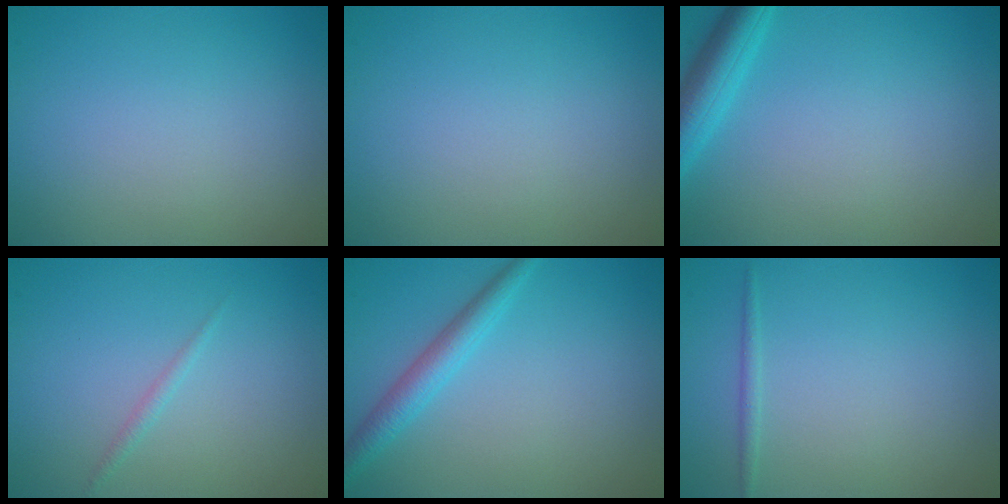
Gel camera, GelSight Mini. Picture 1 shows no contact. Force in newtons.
{"total": 0.0}
{"total": 3.7, "press": 3.7, "slide": 0.3}
{"total": 0.7, "press": 0.7, "slide": 0.1}
{"total": 2.7, "press": 2.7, "slide": 0.1}
{"total": 0.7, "press": 0.7, "slide": 0.0}